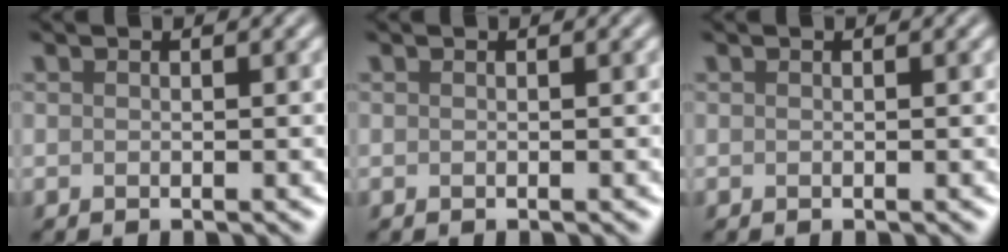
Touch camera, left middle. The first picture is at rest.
{"total": 0.0}
{"total": 0.0}